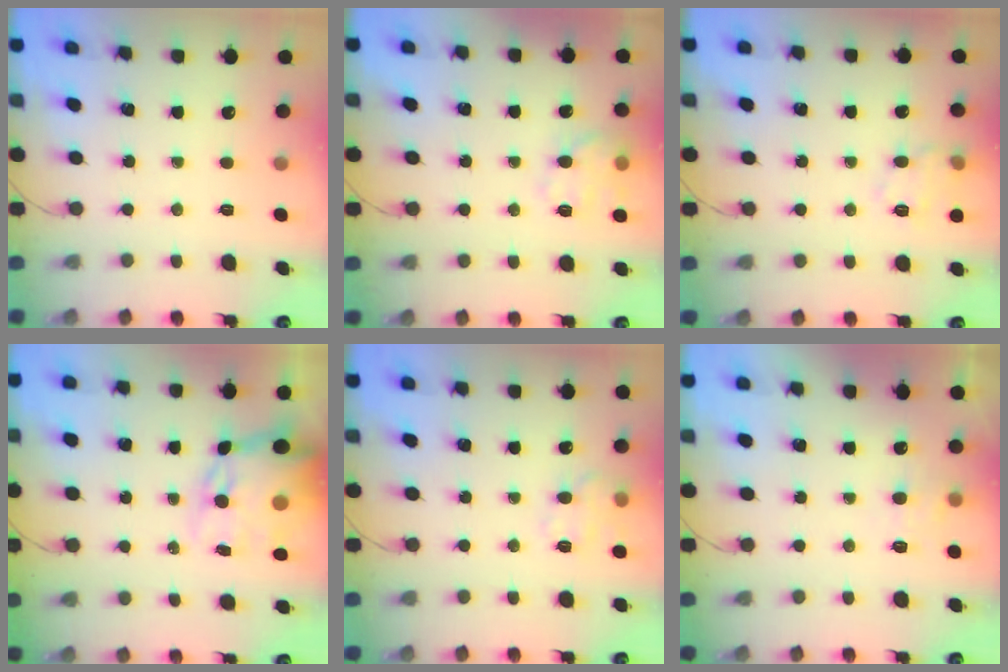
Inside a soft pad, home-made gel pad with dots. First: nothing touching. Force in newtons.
{"total": 11.0, "press": 11.0, "slide": 0.4}
{"total": 10.7, "press": 10.7, "slide": 0.5}
{"total": 14.8, "press": 14.4, "slide": 3.4}
{"total": 9.6, "press": 9.6, "slide": 1.1}
{"total": 6.7, "press": 6.6, "slide": 1.3}